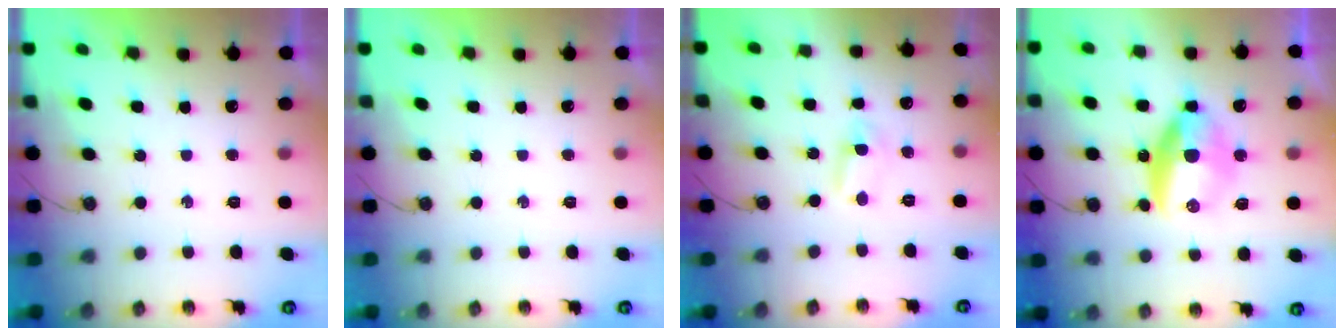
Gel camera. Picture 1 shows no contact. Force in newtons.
{"total": 0.0}
{"total": 1.3, "press": 1.3, "slide": 0.2}
{"total": 10.5, "press": 10.3, "slide": 1.6}